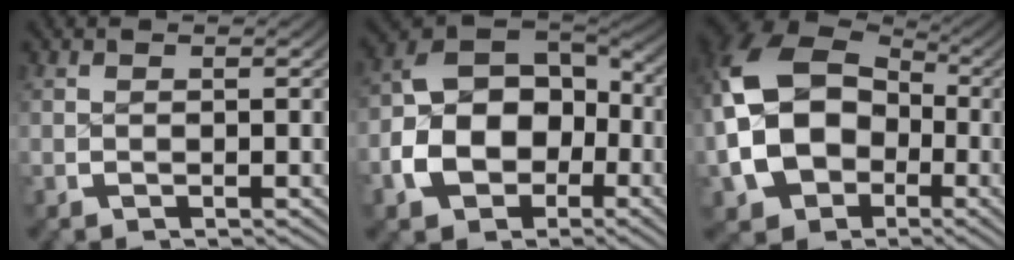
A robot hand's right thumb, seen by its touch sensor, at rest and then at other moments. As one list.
[{"total": 10.6, "force": [-2.4, 8.0, 6.5], "torque": [-0.148, -0.028, -0.032]}, {"total": 13.9, "force": [-1.1, 10.8, 8.8], "torque": [-0.222, -0.057, 0.003]}]